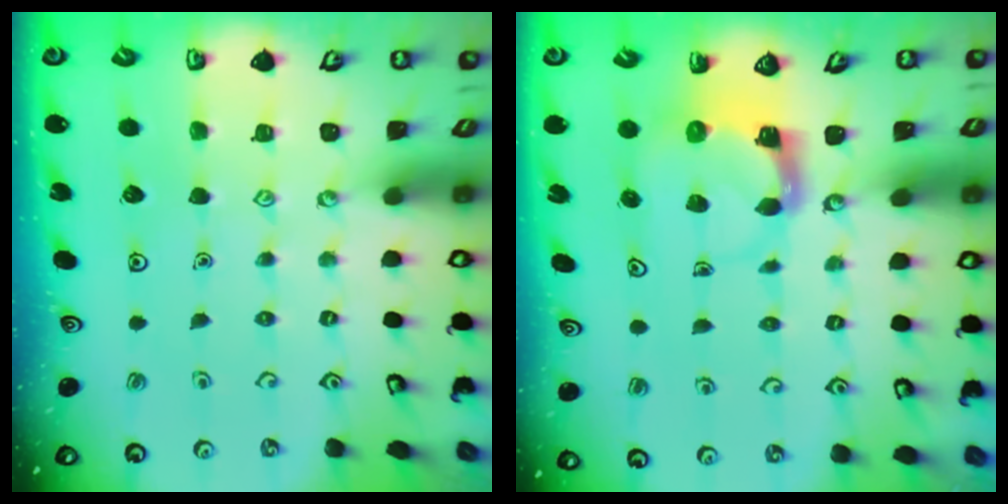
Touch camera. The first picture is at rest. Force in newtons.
{"total": 3.7, "press": 3.7, "slide": 0.7}